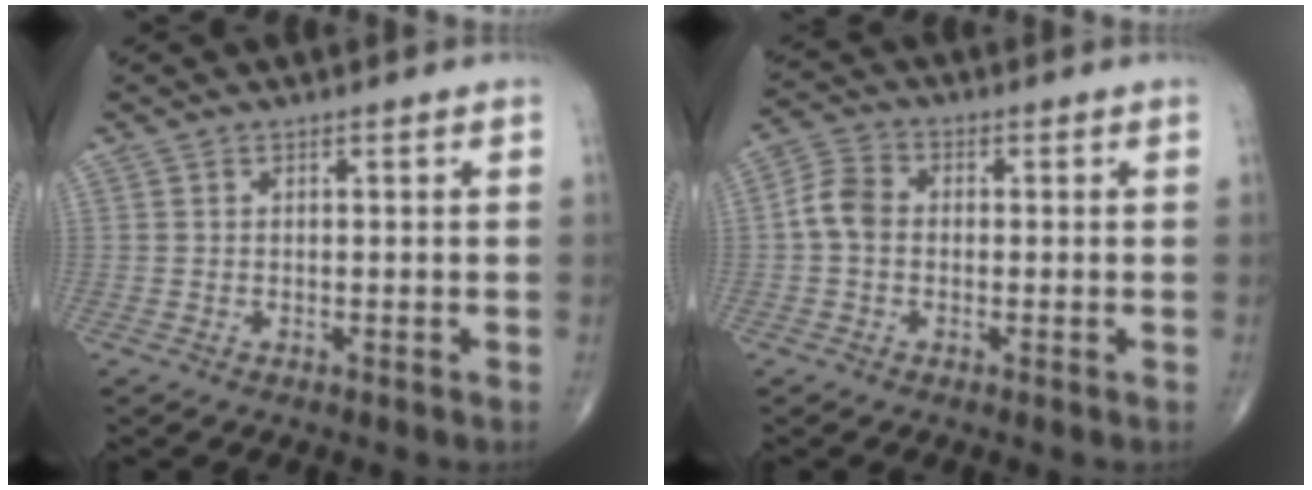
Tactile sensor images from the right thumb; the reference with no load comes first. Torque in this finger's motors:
{"motor_torque": [-0.27, 0.45, 0.87, 0.05, 0.03]}